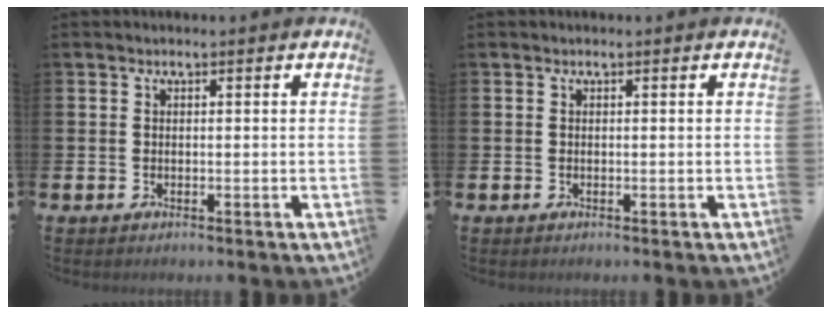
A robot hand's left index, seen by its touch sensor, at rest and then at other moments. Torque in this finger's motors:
{"motor_torque": [0.00, 0.00, 0.00, 0.00]}